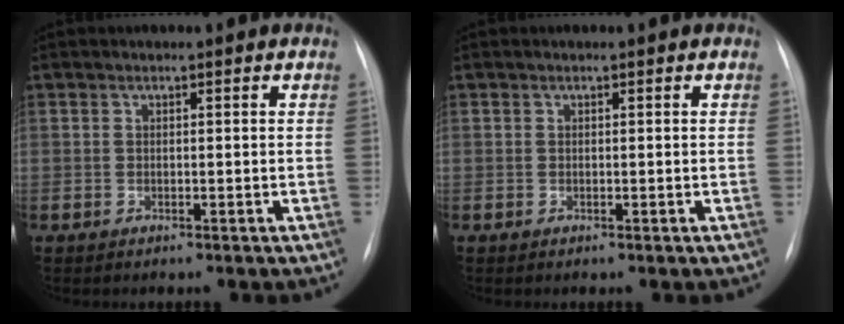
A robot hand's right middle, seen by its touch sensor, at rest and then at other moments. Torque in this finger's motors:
{"motor_torque": [0.19, -0.20, 0.04, 0.02]}